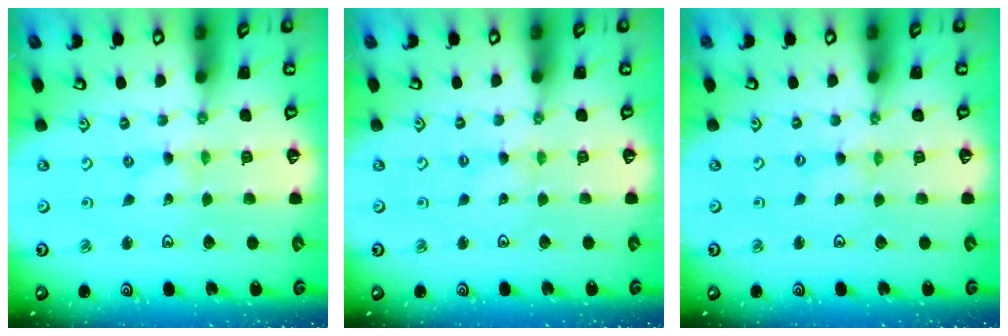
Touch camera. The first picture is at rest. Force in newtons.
{"total": 0.8, "press": 0.7, "slide": 0.3}
{"total": 0.5, "press": 0.5, "slide": 0.1}